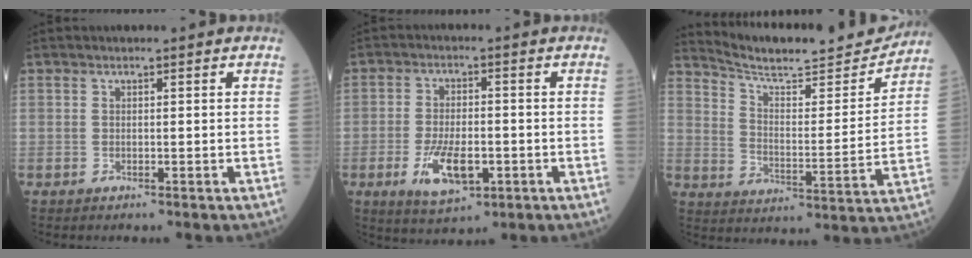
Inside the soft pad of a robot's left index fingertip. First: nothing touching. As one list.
[{"total": 8.0, "force": [-2.8, 3.4, 6.7], "torque": [-0.132, -0.008, -0.043]}, {"total": 16.9, "force": [16.3, 1.5, 4.2], "torque": [-0.072, -0.029, 0.238]}]